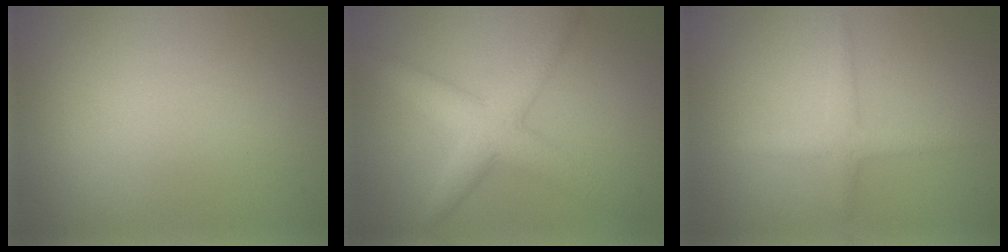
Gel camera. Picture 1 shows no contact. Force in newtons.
{"total": 4.9, "press": 4.9, "slide": 0.1}
{"total": 2.0, "press": 2.0, "slide": 0.1}